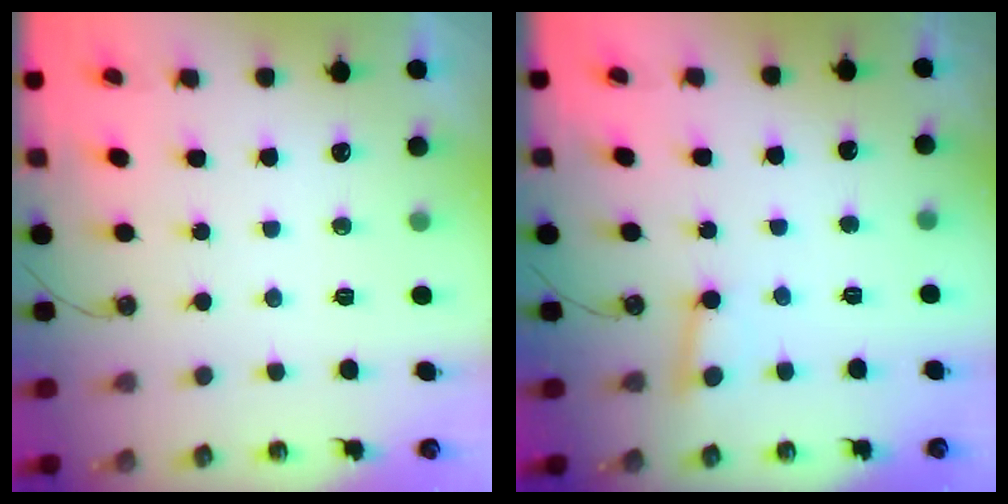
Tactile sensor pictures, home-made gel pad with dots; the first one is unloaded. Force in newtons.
{"total": 2.8, "press": 2.7, "slide": 0.6}